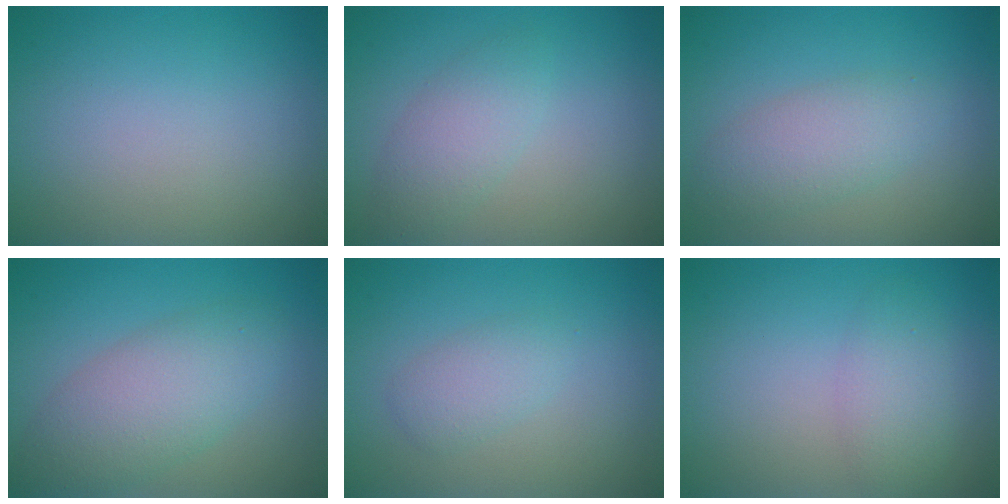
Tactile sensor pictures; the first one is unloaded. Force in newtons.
{"total": 2.7, "press": 2.7, "slide": 0.0}
{"total": 3.3, "press": 3.3, "slide": 0.2}
{"total": 5.3, "press": 5.3, "slide": 0.4}
{"total": 2.0, "press": 2.0, "slide": 0.0}
{"total": 2.5, "press": 2.5, "slide": 0.1}